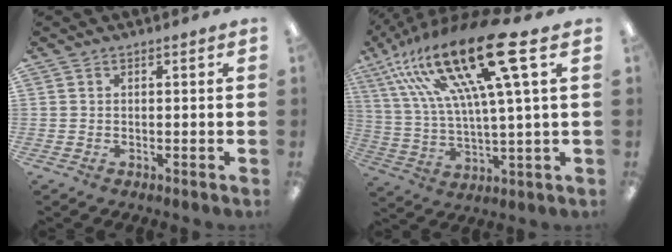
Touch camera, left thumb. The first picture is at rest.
{"total": 24.8, "force": [13.8, 5.3, 19.9], "torque": [-0.393, -0.075, 0.215]}